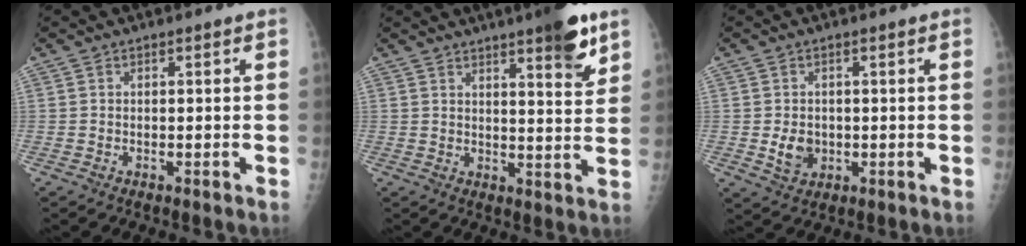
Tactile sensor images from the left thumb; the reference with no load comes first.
{"total": 9.3, "force": [5.9, 1.7, 7.0], "torque": [-0.082, -0.034, 0.077]}
{"total": 4.3, "force": [-0.3, 3.5, 2.5], "torque": [-0.027, -0.002, 0.003]}